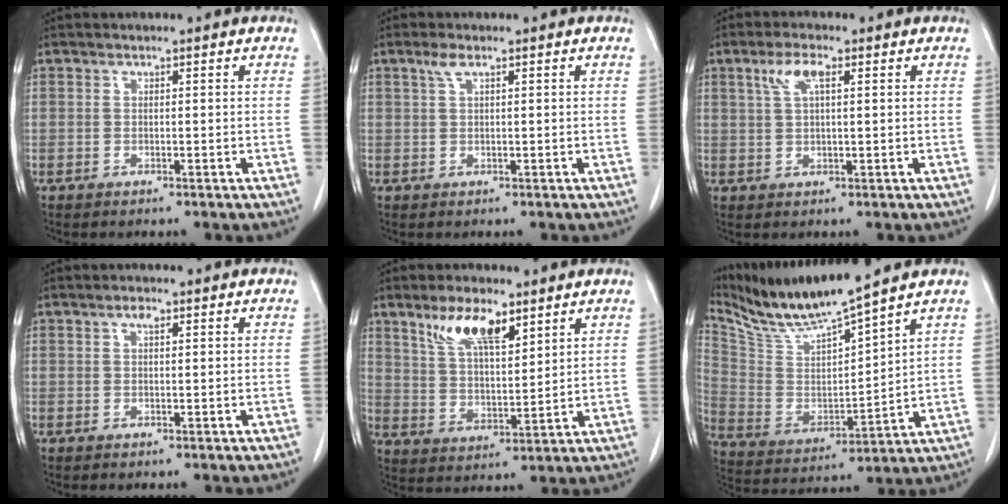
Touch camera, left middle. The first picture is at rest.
{"total": 1.7, "force": [1.0, 0.3, 1.3], "torque": [-0.032, 0.008, 0.023]}
{"total": 4.0, "force": [1.7, 0.9, 3.4], "torque": [-0.077, 0.010, 0.038]}
{"total": 1.2, "force": [0.7, 0.4, 0.9], "torque": [-0.016, 0.000, 0.011]}
{"total": 9.0, "force": [5.8, 2.7, 6.3], "torque": [-0.124, 0.004, 0.114]}
{"total": 13.0, "force": [11.8, -0.9, 5.5], "torque": [-0.119, -0.010, 0.235]}